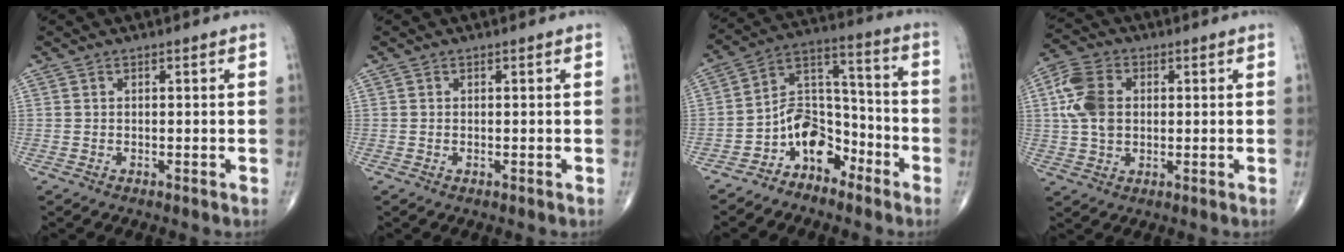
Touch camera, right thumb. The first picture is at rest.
{"total": 0.0}
{"total": 10.5, "force": [-6.3, 6.7, 5.0], "torque": [-0.054, 0.087, -0.125]}
{"total": 9.4, "force": [1.4, 6.7, 6.5], "torque": [-0.129, 0.010, 0.023]}